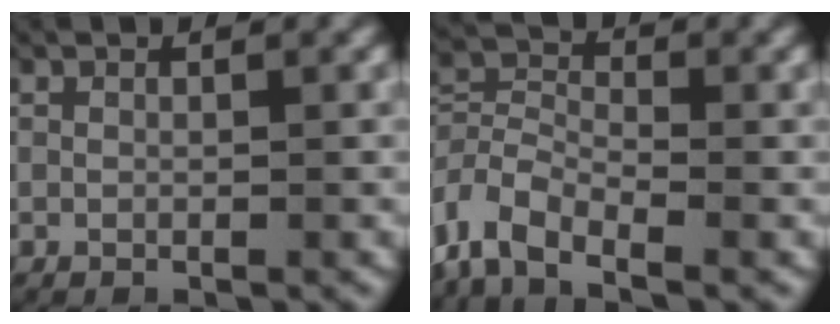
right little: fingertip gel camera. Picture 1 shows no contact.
{"total": 7.0, "force": [-3.6, 5.2, 3.1], "torque": [-0.095, -0.033, -0.059]}